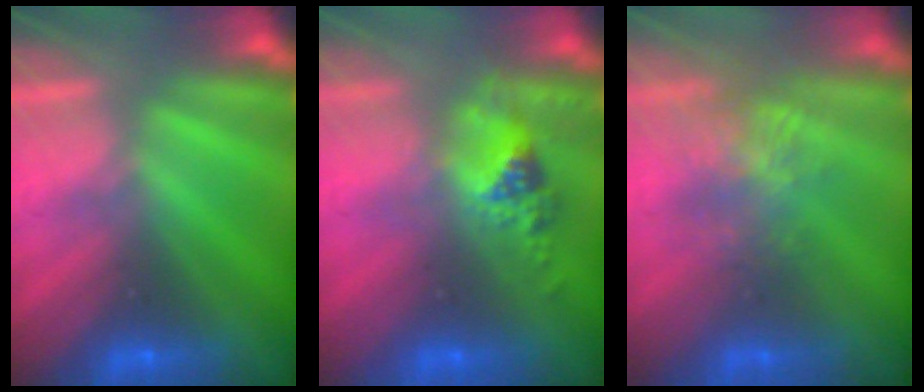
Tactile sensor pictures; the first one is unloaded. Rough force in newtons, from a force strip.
{"total": 2.4}
{"total": 3.9}